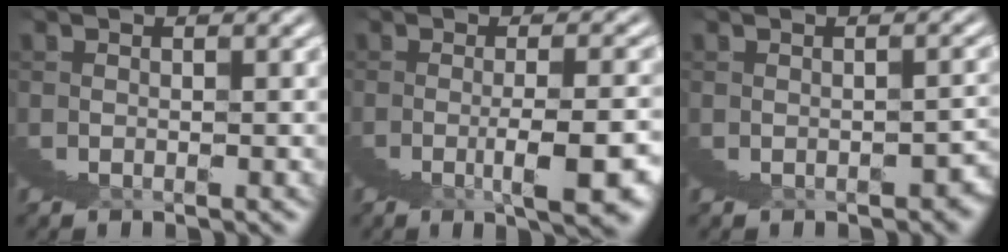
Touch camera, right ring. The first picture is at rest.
{"total": 4.3, "force": [-0.4, -1.9, 3.8], "torque": [-0.032, 0.026, -0.009]}
{"total": 1.3, "force": [-1.0, 0.4, 0.7], "torque": [-0.008, -0.005, -0.012]}